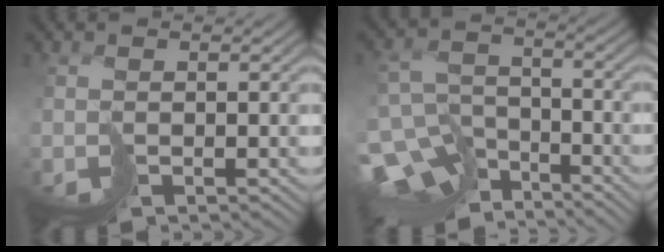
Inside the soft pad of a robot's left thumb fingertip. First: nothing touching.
{"total": 11.7, "force": [-8.7, 6.2, 4.8], "torque": [-0.121, -0.018, -0.128]}